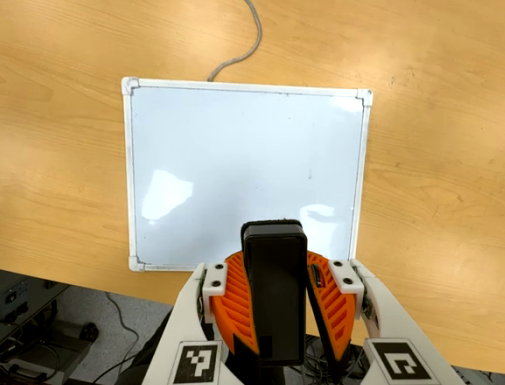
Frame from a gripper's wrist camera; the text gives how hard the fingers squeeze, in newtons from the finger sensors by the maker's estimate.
{"total": 12.4, "left": 11.4, "right": 13.3}